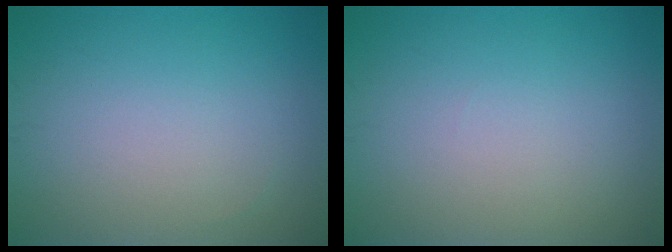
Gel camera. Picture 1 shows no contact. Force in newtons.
{"total": 0.0}